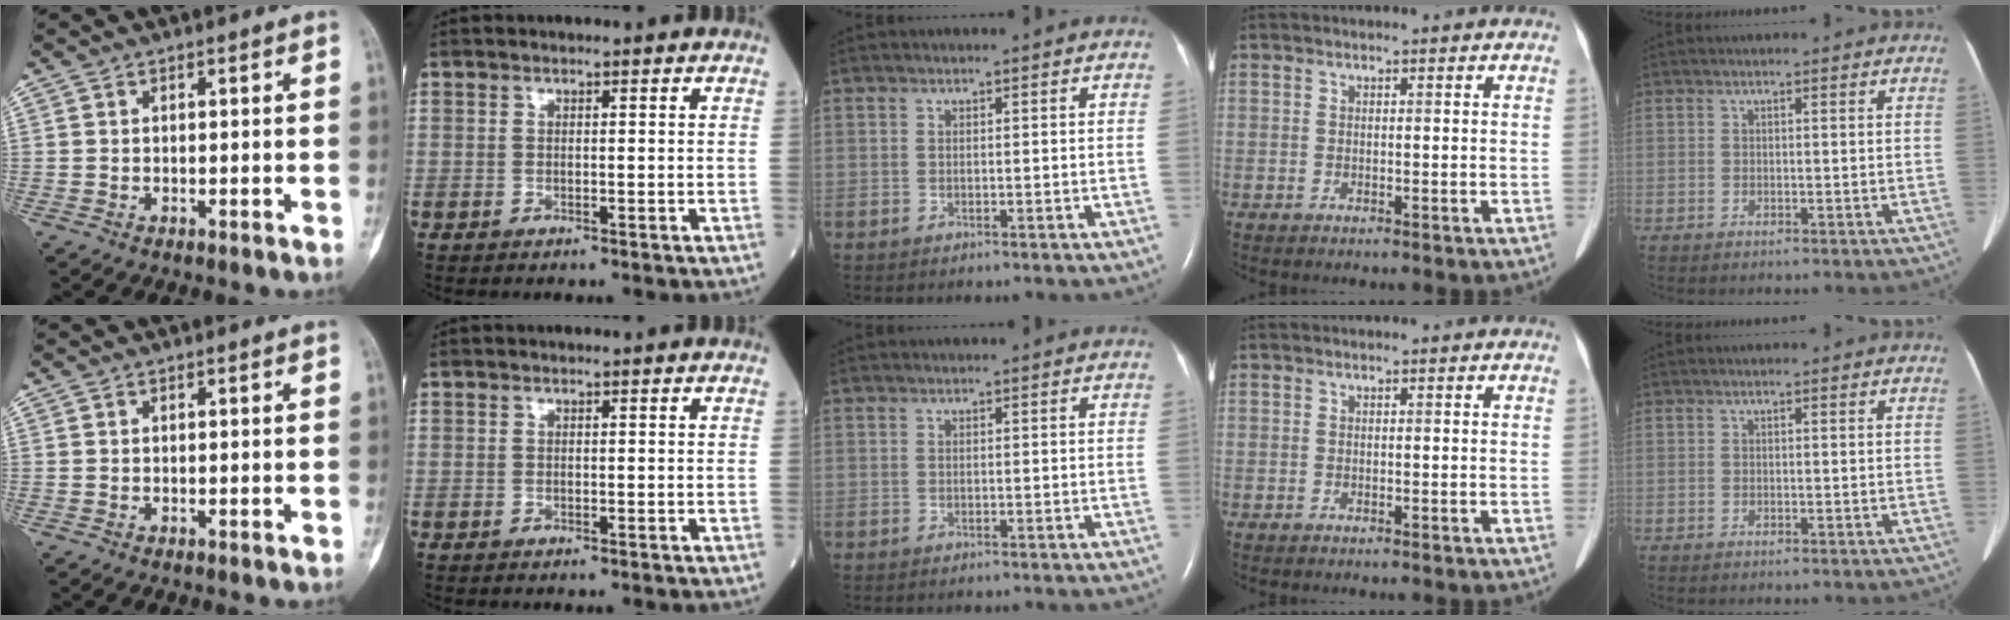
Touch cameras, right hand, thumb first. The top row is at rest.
{}